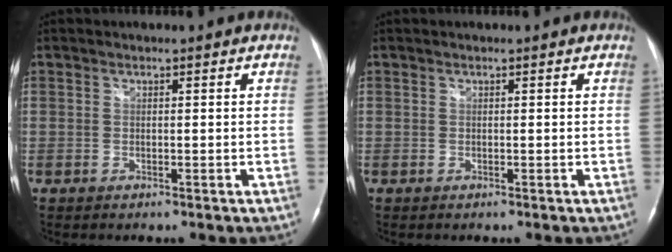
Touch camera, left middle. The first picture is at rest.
{"total": 0.0}